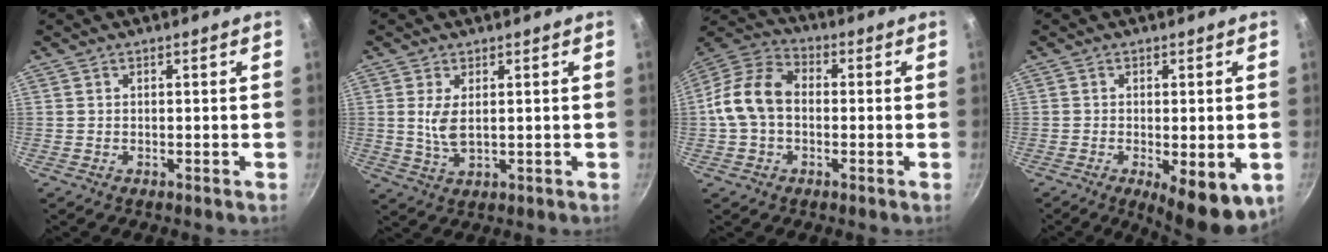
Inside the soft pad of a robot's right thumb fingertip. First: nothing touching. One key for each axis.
{"total": 4.6, "fx": 0.8, "fy": 2.1, "fz": 4.0, "tx": -0.078, "ty": -0.009, "tz": 0.020}
{"total": 11.4, "fx": -0.5, "fy": 8.2, "fz": 7.8, "tx": -0.128, "ty": 0.034, "tz": -0.030}
{"total": 9.8, "fx": -3.1, "fy": 3.3, "fz": 8.7, "tx": -0.108, "ty": -0.007, "tz": -0.032}